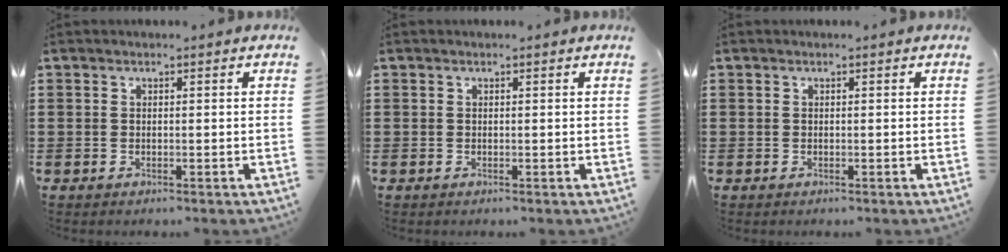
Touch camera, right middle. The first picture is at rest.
{"total": 0.0}
{"total": 0.0}